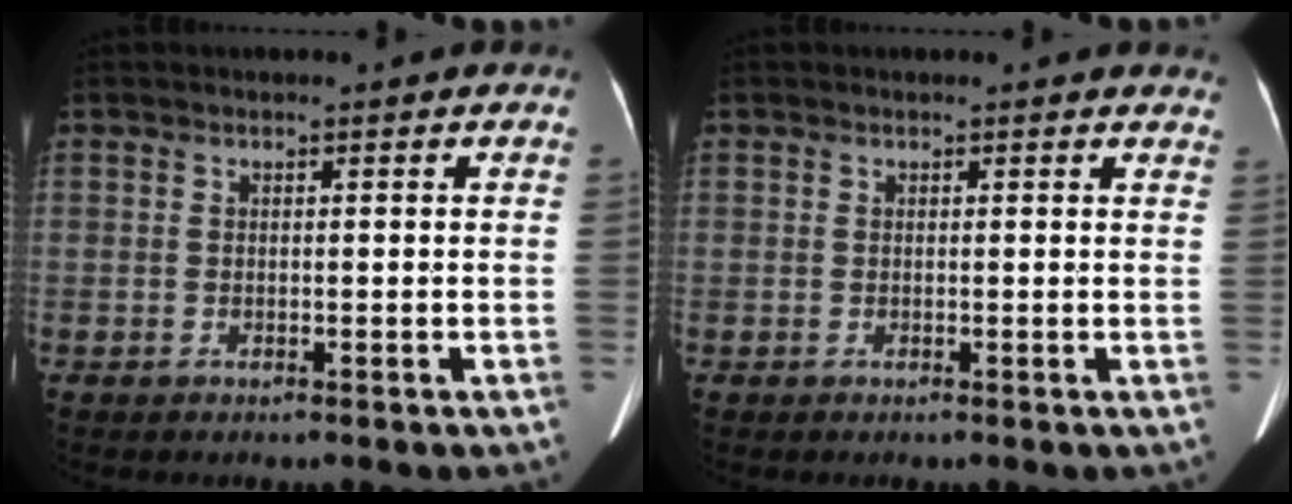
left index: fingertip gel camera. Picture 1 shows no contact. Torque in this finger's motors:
{"motor_torque": [0.05, -0.10, 0.02, 0.01]}